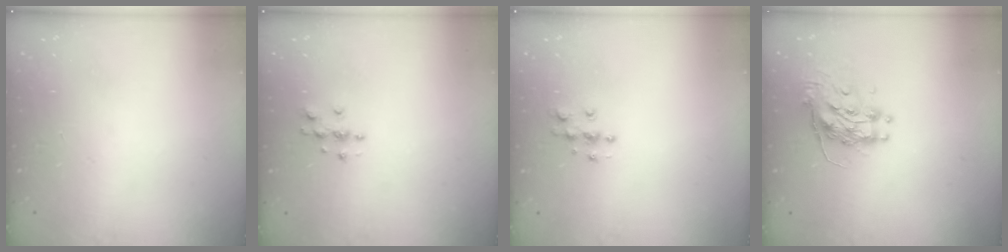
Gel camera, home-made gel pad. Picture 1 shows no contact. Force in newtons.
{"total": 3.8, "press": 3.8, "slide": 0.4}
{"total": 5.1, "press": 5.1, "slide": 0.3}
{"total": 9.8, "press": 9.8, "slide": 0.7}